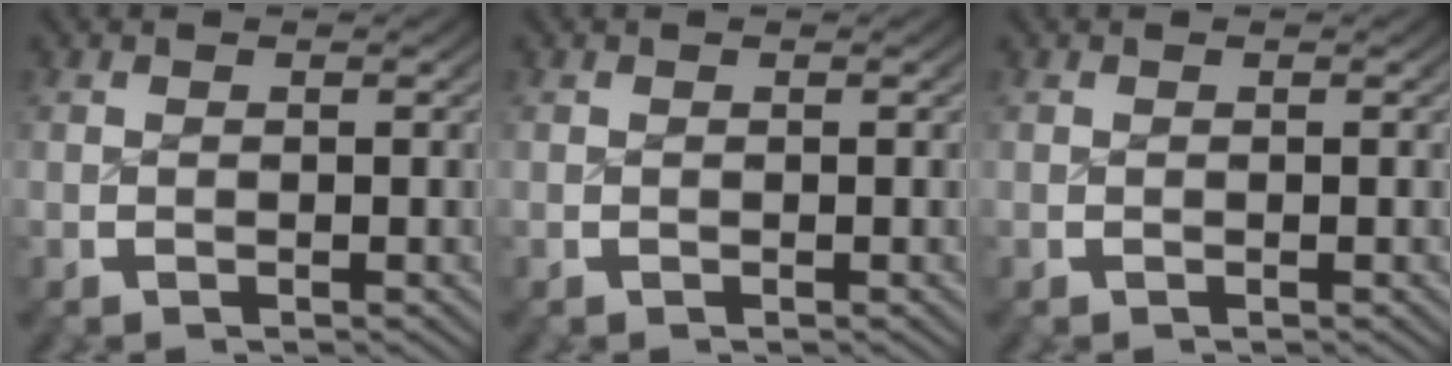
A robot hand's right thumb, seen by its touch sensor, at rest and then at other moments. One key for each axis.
{"total": 0.0}
{"total": 0.0}